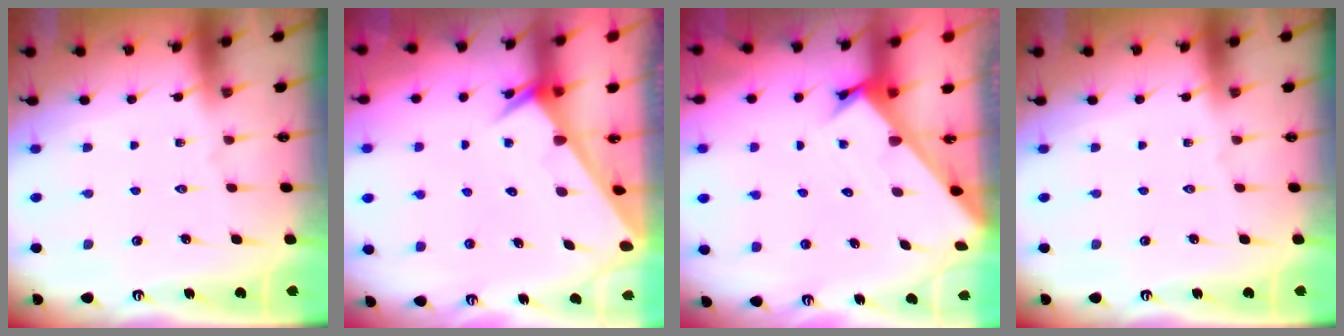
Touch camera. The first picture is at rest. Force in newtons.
{"total": 2.5, "press": 2.5, "slide": 0.1}
{"total": 2.2, "press": 2.2, "slide": 0.1}
{"total": 0.0}